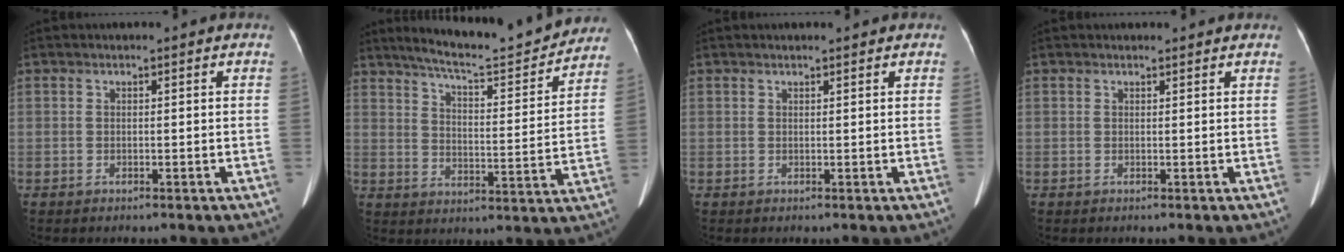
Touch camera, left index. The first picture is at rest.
{"total": 17.9, "force": [16.4, 1.3, 7.0], "torque": [-0.107, -0.025, 0.224]}
{"total": 2.1, "force": [1.8, 0.3, 1.0], "torque": [-0.011, 0.017, 0.024]}
{"total": 2.4, "force": [2.3, 0.6, 0.5], "torque": [-0.010, 0.015, 0.026]}